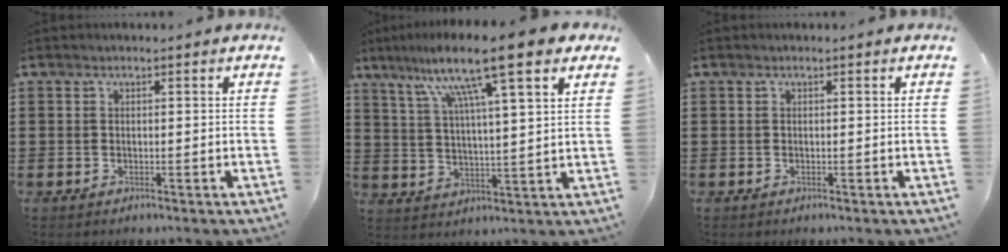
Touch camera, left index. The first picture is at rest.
{"total": 13.2, "force": [9.1, 0.9, 9.5], "torque": [-0.192, -0.025, 0.146]}
{"total": 0.0}